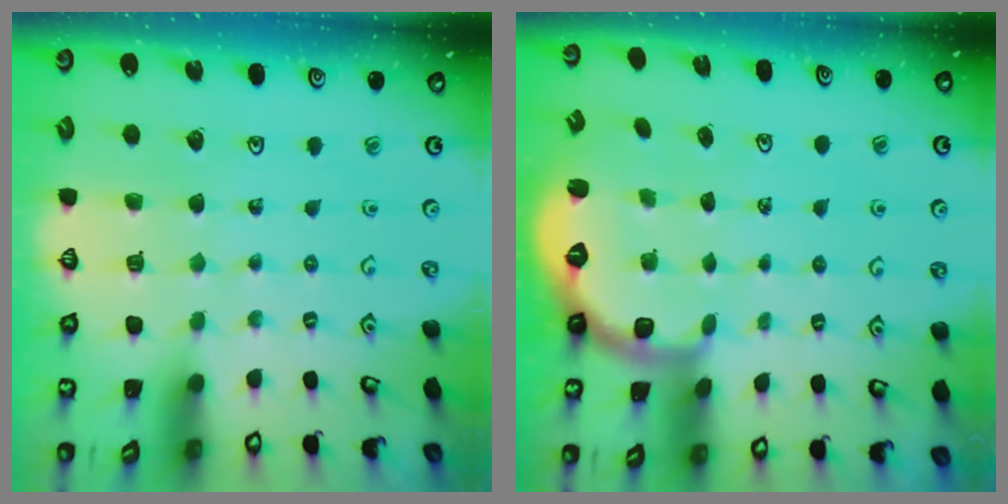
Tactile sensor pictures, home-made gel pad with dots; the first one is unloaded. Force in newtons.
{"total": 2.6, "press": 1.6, "slide": 2.1}